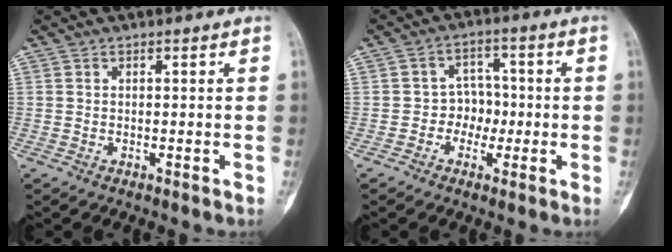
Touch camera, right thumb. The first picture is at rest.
{"total": 5.2, "force": [-1.2, 4.5, 2.4], "torque": [0.006, 0.018, -0.033]}